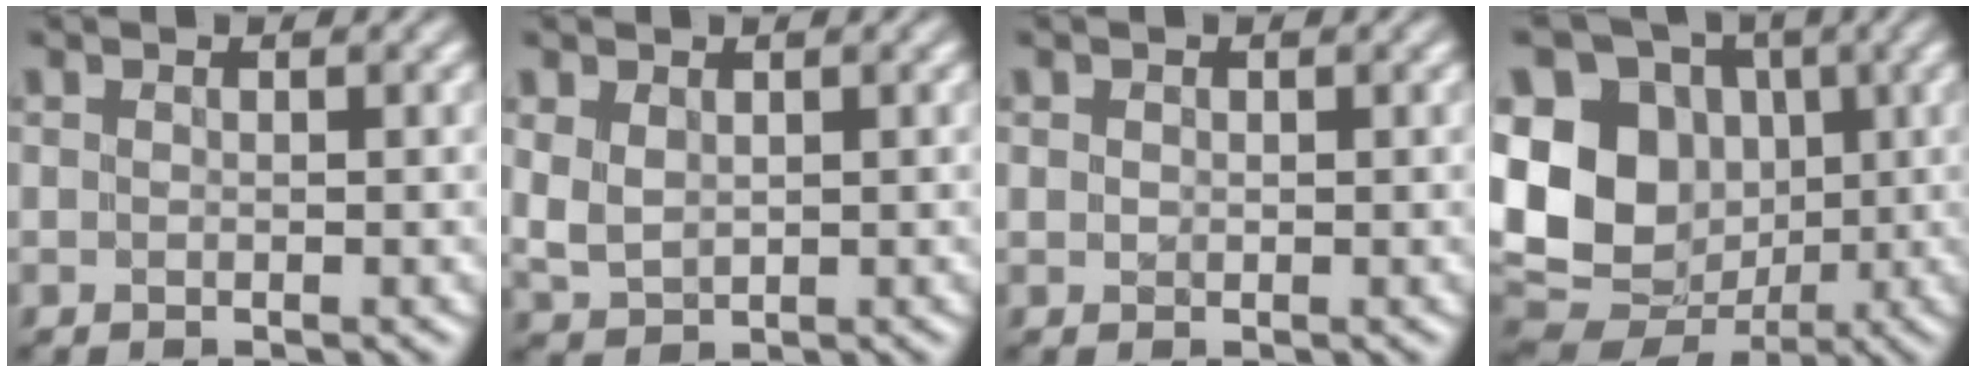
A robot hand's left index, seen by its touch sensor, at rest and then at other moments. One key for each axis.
{"total": 2.4, "fx": 0.9, "fy": 1.7, "fz": 1.5, "tx": -0.041, "ty": -0.002, "tz": 0.022}
{"total": 0.6, "fx": 0.2, "fy": 0.5, "fz": 0.1, "tx": 0.001, "ty": -0.003, "tz": 0.005}
{"total": 14.7, "fx": 0.6, "fy": 12.1, "fz": 8.2, "tx": -0.189, "ty": 0.004, "tz": 0.012}